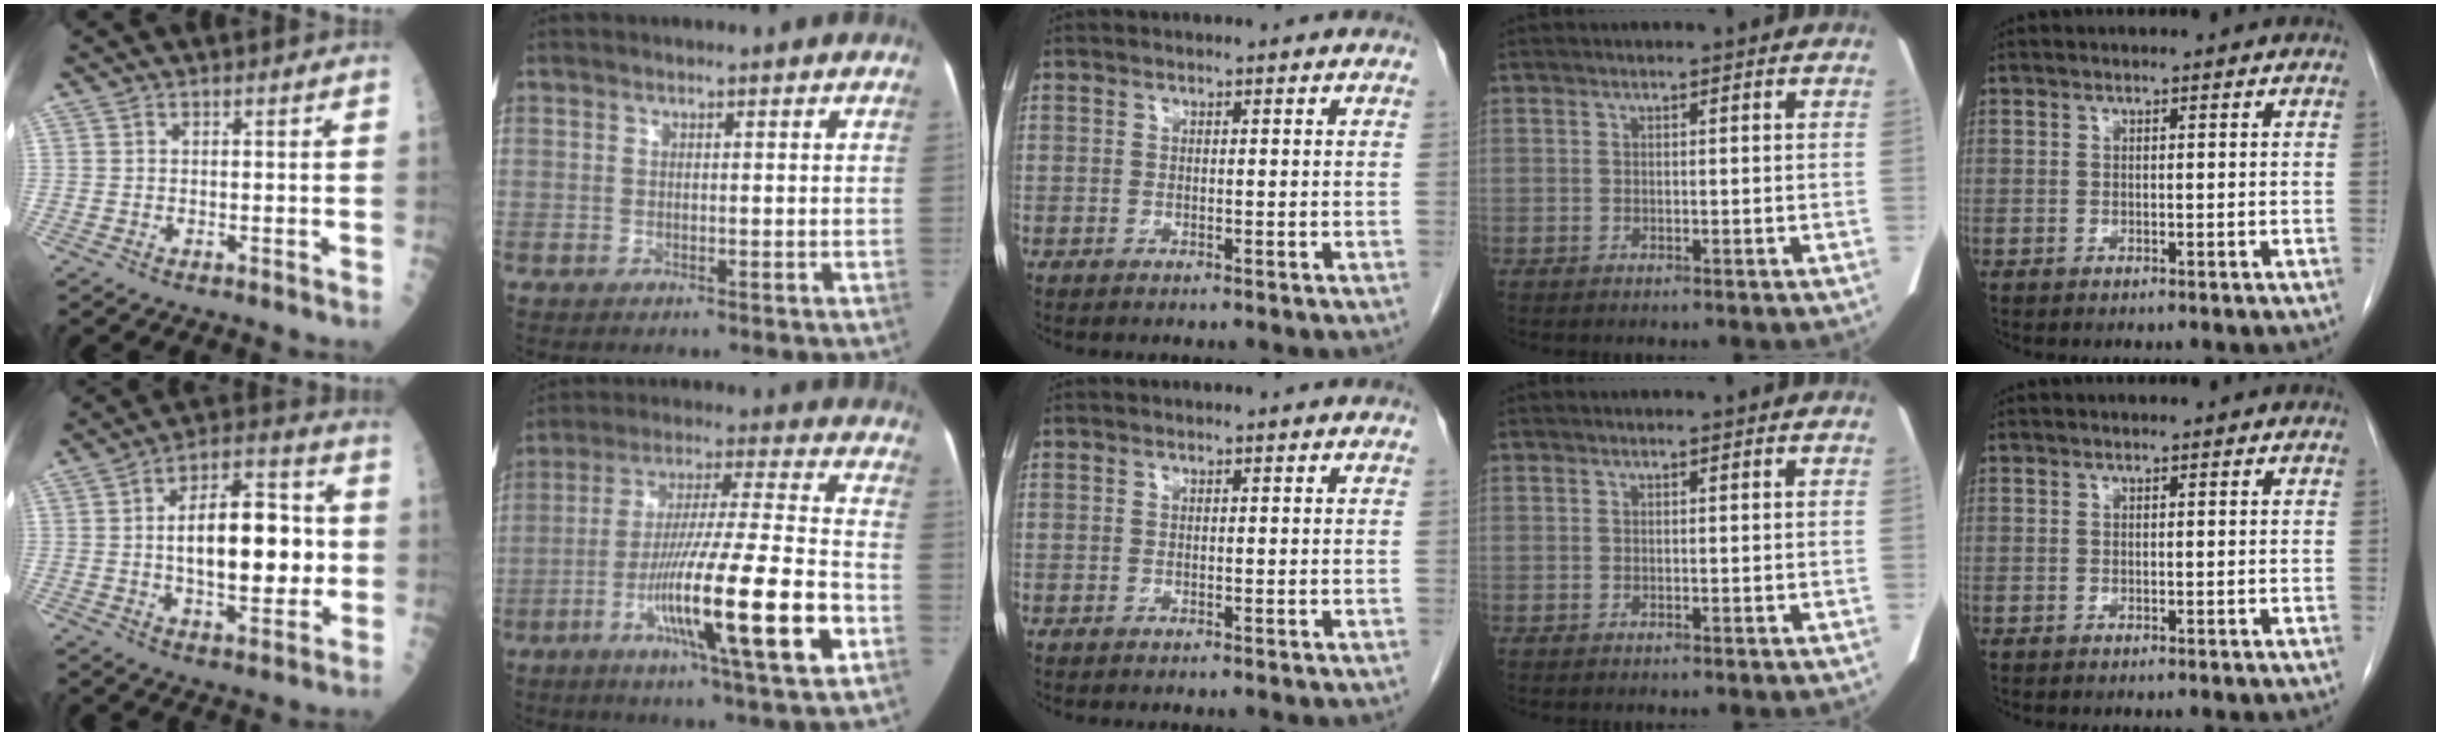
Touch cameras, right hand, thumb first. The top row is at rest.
{"thumb": {"total": 18.6, "force": [0.2, 8.9, 16.3], "torque": [-0.220, 0.020, 0.003]}, "index": {"total": 19.5, "force": [-7.2, 0.2, 18.2], "torque": [-0.298, -0.017, -0.121]}}